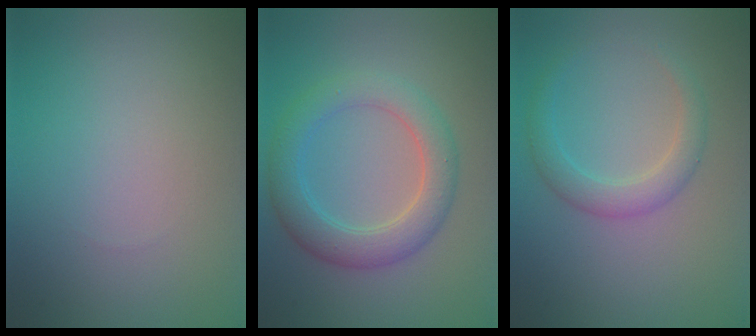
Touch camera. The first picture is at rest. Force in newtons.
{"total": 4.6, "press": 4.6, "slide": 0.1}
{"total": 2.5, "press": 2.5, "slide": 0.1}